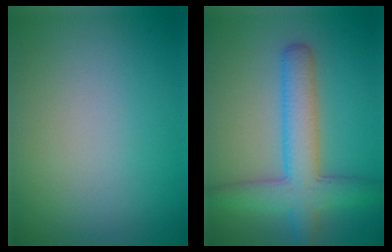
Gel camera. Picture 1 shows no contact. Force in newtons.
{"total": 5.9, "press": 5.9, "slide": 0.3}